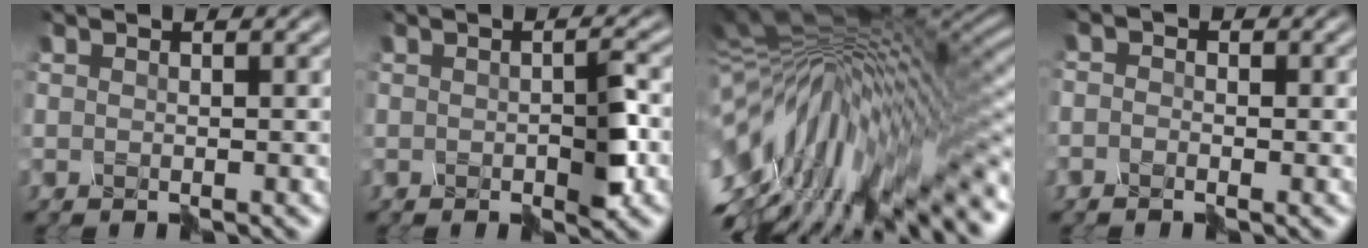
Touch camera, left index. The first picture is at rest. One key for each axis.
{"total": 3.4, "fx": -1.2, "fy": 1.2, "fz": 3.0, "tx": -0.056, "ty": -0.003, "tz": -0.018}
{"total": 12.9, "fx": -1.9, "fy": 4.0, "fz": 12.1, "tx": -0.235, "ty": 0.011, "tz": -0.018}
{"total": 1.5, "fx": -1.3, "fy": 0.6, "fz": -0.3, "tx": 0.017, "ty": 0.008, "tz": -0.023}